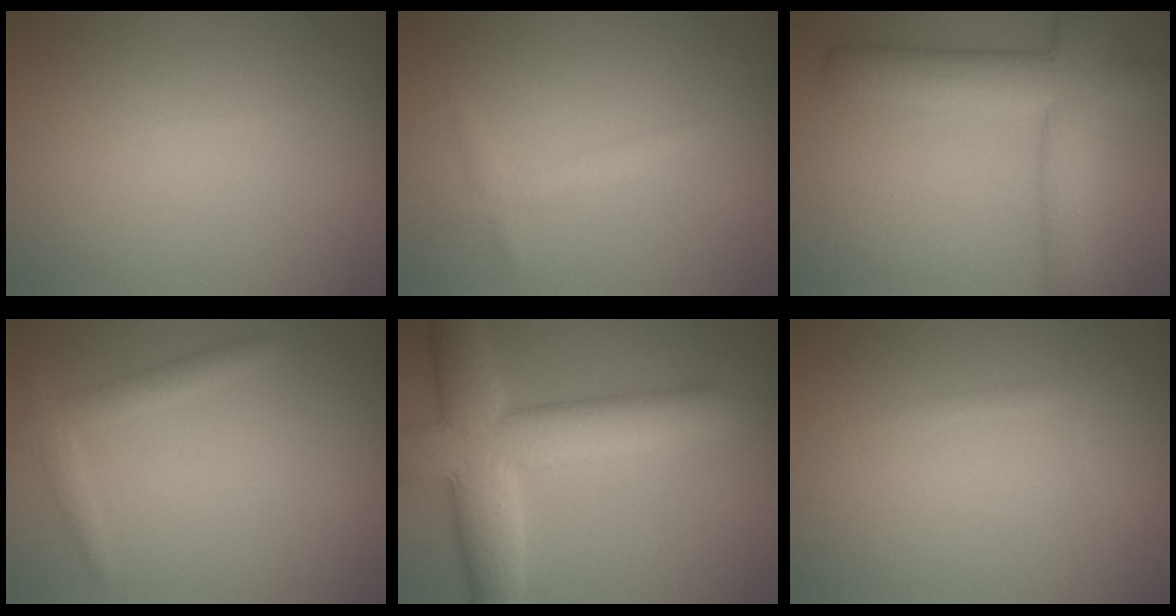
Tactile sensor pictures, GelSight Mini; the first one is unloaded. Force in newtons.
{"total": 1.3, "press": 1.3, "slide": 0.1}
{"total": 7.1, "press": 7.1, "slide": 0.4}
{"total": 1.9, "press": 1.9, "slide": 0.1}
{"total": 10.1, "press": 10.1, "slide": 0.5}
{"total": 0.6, "press": 0.6, "slide": 0.1}